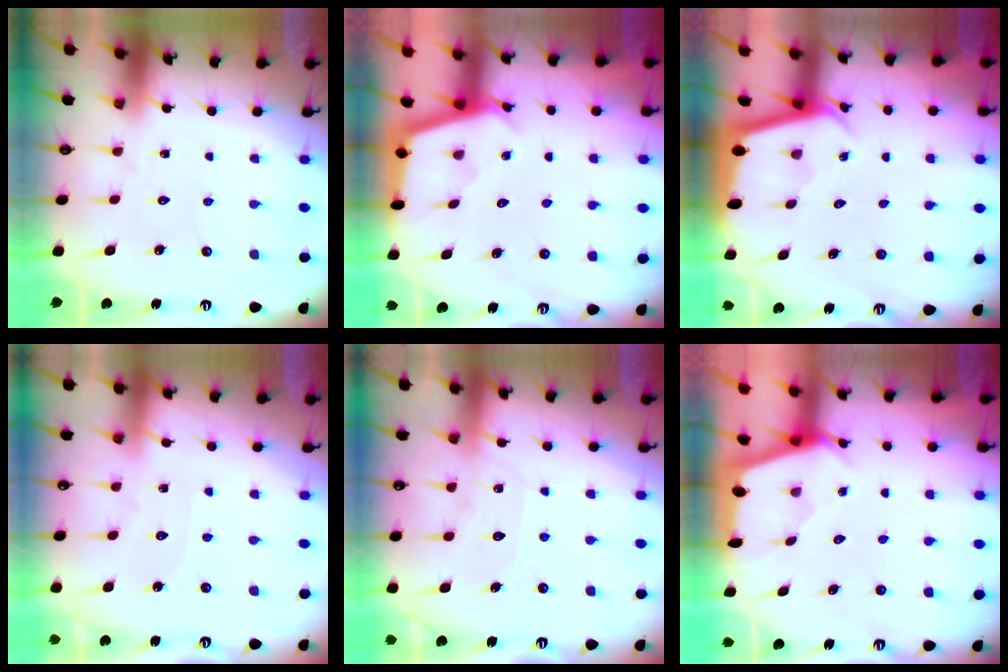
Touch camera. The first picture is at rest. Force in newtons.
{"total": 2.9, "press": 2.9, "slide": 0.3}
{"total": 2.0, "press": 2.0, "slide": 0.1}
{"total": 4.3, "press": 4.3, "slide": 0.6}
{"total": 7.0, "press": 6.9, "slide": 0.6}
{"total": 2.2, "press": 2.2, "slide": 0.3}